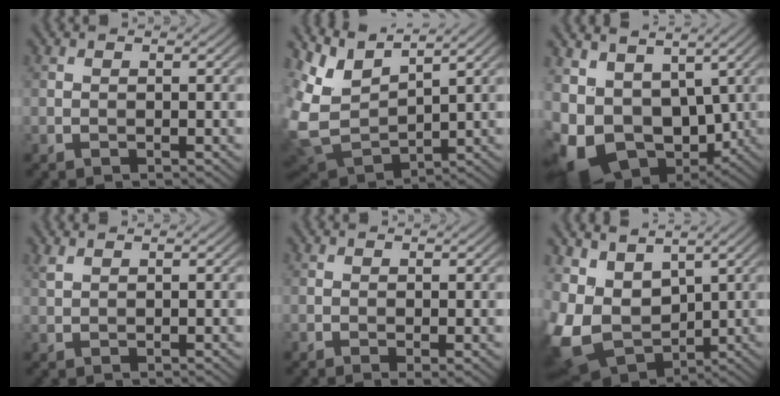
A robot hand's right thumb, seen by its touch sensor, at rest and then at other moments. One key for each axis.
{"total": 8.5, "fx": 4.9, "fy": 4.0, "fz": 5.7, "tx": -0.157, "ty": -0.002, "tz": 0.100}
{"total": 11.1, "fx": 1.3, "fy": 8.0, "fz": 7.6, "tx": -0.179, "ty": -0.021, "tz": 0.040}
{"total": 1.1, "fx": 1.0, "fy": 0.2, "fz": 0.5, "tx": -0.022, "ty": 0.004, "tz": 0.024}
{"total": 1.0, "fx": -0.2, "fy": 0.2, "fz": 0.9, "tx": -0.017, "ty": -0.007, "tz": -0.005}
{"total": 9.0, "fx": 2.9, "fy": 6.5, "fz": 5.6, "tx": -0.168, "ty": -0.004, "tz": 0.059}